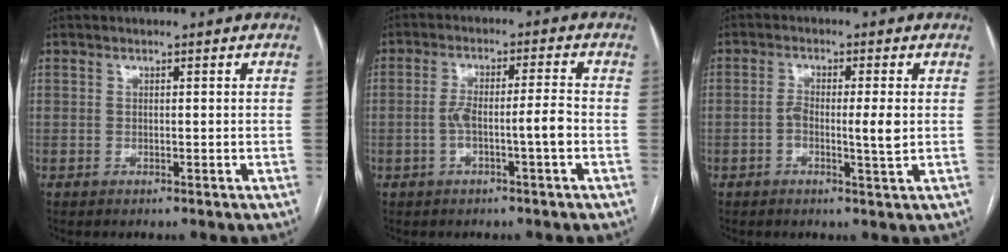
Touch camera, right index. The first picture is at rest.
{"total": 5.8, "force": [-1.7, 0.3, 5.5], "torque": [-0.108, 0.017, -0.025]}
{"total": 4.4, "force": [-0.5, 0.5, 4.4], "torque": [-0.078, -0.002, -0.009]}